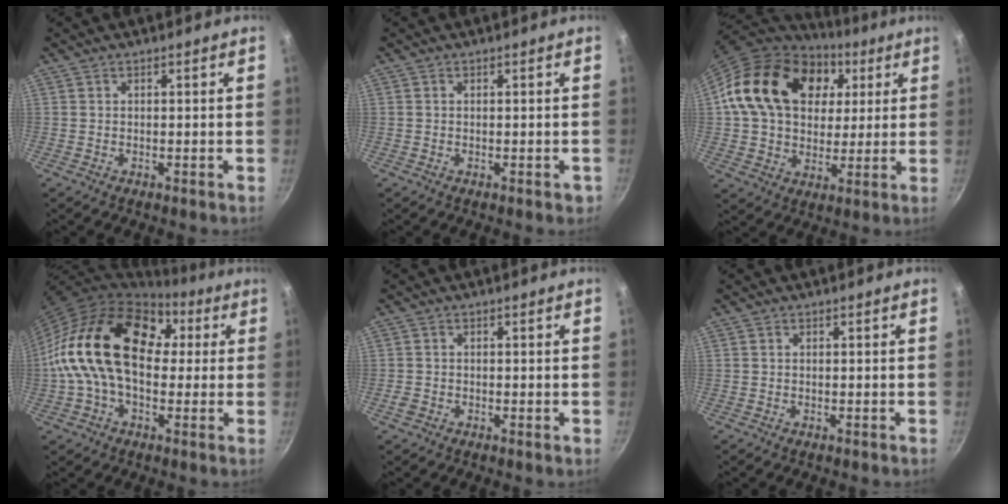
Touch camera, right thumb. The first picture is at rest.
{"total": 1.1, "force": [-0.3, 0.7, 0.8], "torque": [-0.005, 0.002, -0.004]}
{"total": 23.1, "force": [6.1, 17.0, 14.4], "torque": [-0.234, 0.015, 0.100]}
{"total": 22.5, "force": [3.0, 14.8, 16.6], "torque": [-0.264, 0.037, 0.034]}
{"total": 1.5, "force": [-0.5, 1.1, 0.9], "torque": [-0.016, 0.002, -0.012]}
{"total": 0.0}